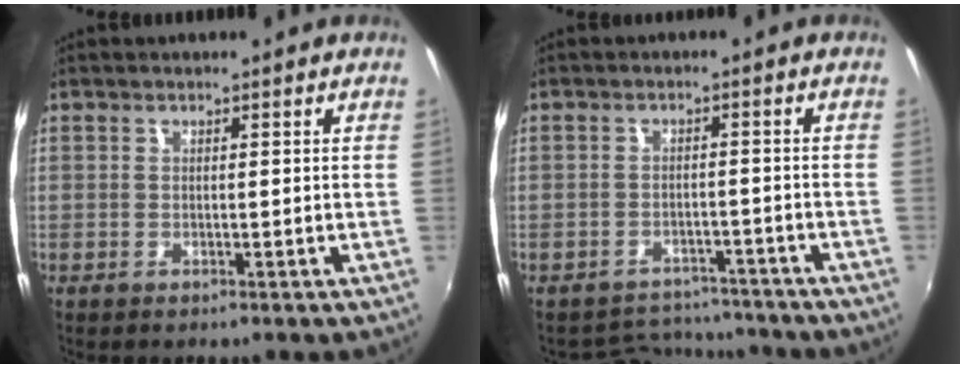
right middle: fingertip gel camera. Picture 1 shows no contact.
{"total": 8.4, "force": [-7.9, 2.8, 0.8], "torque": [-0.029, 0.015, -0.108]}